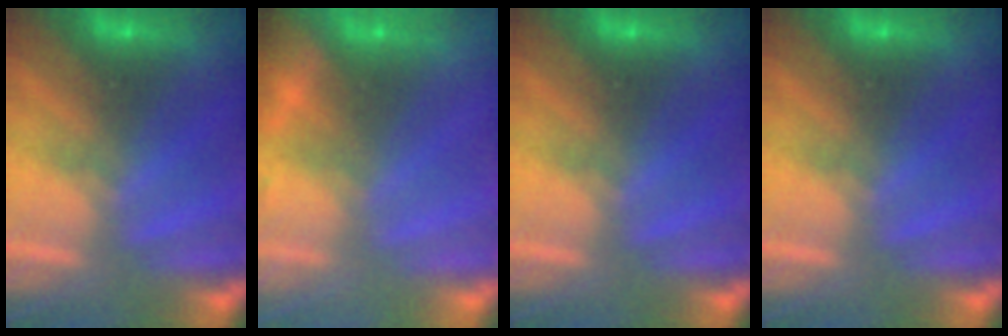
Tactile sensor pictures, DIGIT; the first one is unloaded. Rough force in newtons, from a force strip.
{"total": 9.6}
{"total": 0.0}
{"total": 0.0}